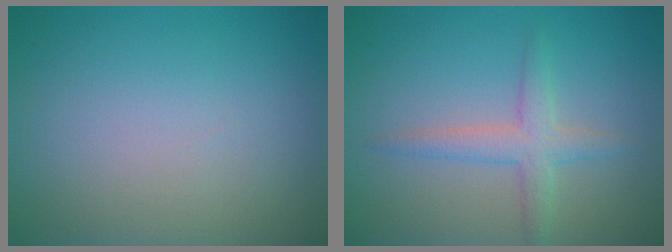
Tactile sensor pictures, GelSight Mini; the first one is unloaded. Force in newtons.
{"total": 2.4, "press": 2.4, "slide": 0.1}